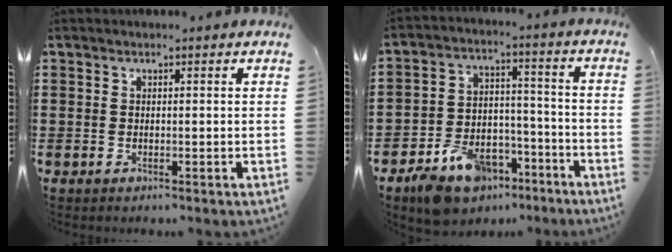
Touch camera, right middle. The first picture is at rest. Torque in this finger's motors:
{"motor_torque": [1.11, -1.03, 0.35, 0.08]}